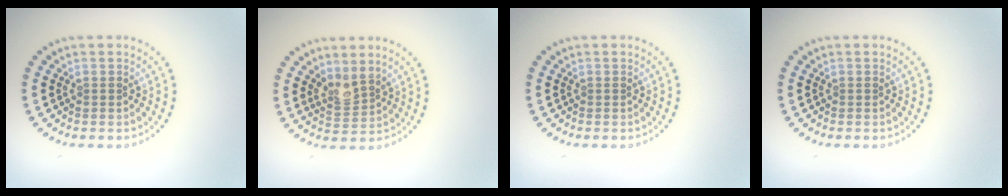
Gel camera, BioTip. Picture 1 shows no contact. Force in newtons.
{"total": 2.2, "press": 1.7, "slide": 1.4}
{"total": 0.0}
{"total": 0.0}